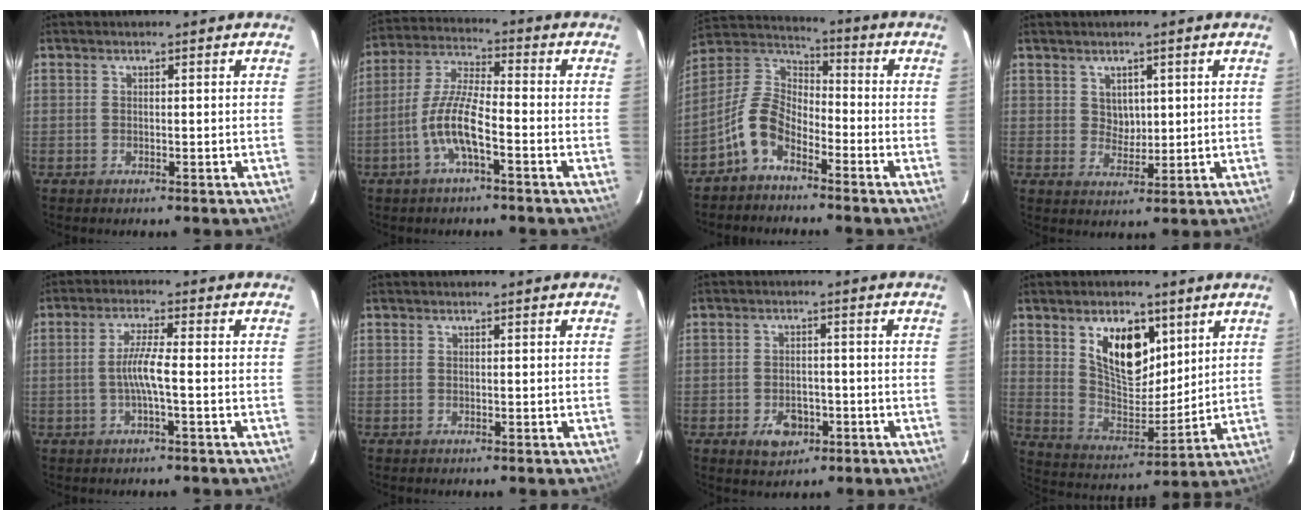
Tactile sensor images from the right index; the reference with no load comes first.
{"total": 9.1, "force": [-3.8, 1.6, 8.1], "torque": [-0.174, 0.006, -0.075]}
{"total": 9.5, "force": [-5.5, 5.3, 5.6], "torque": [-0.121, 0.023, -0.119]}
{"total": 3.3, "force": [1.3, 2.7, 1.3], "torque": [-0.016, 0.002, 0.029]}
{"total": 4.8, "force": [-1.2, -0.2, 4.6], "torque": [-0.092, 0.002, -0.022]}
{"total": 0.0}
{"total": 5.5, "force": [-2.6, 3.9, 3.0], "torque": [-0.060, 0.005, -0.029]}
{"total": 13.5, "force": [6.4, 7.2, 9.4], "torque": [-0.155, -0.002, 0.128]}